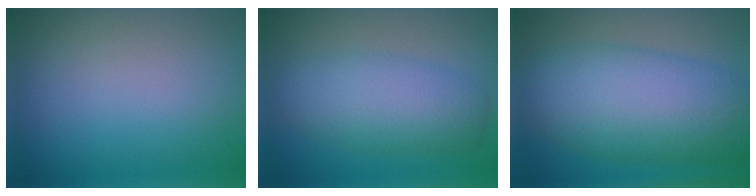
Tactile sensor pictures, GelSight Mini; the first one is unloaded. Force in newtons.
{"total": 5.8, "press": 5.8, "slide": 0.1}
{"total": 11.0, "press": 11.0, "slide": 0.1}